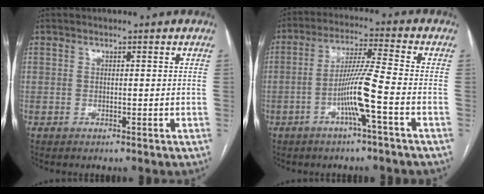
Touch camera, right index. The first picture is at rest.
{"total": 8.6, "force": [-3.1, -0.9, 8.0], "torque": [-0.156, 0.003, -0.061]}